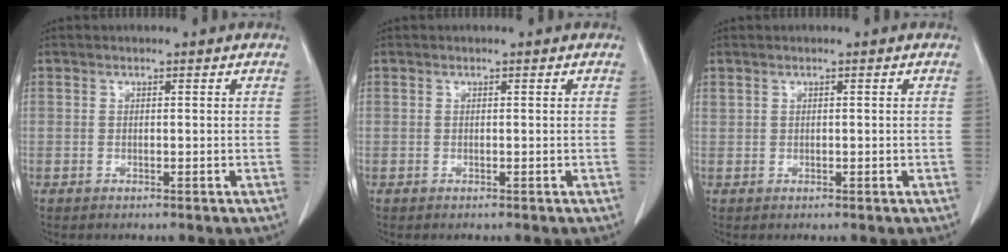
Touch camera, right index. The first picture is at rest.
{"total": 0.0}
{"total": 0.5, "force": [0.2, 0.3, 0.4], "torque": [-0.012, 0.007, 0.009]}